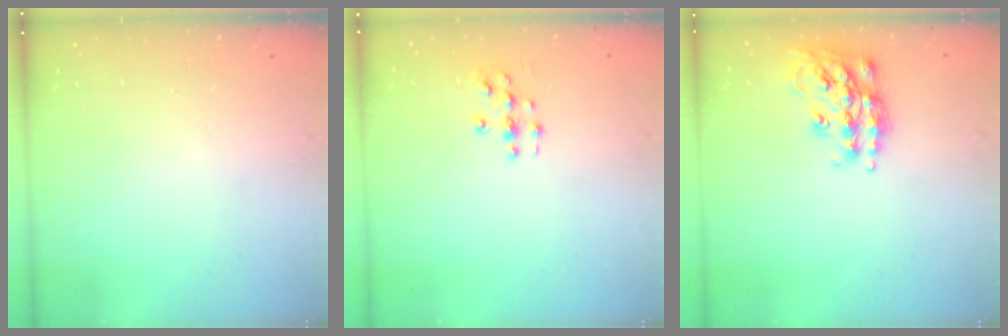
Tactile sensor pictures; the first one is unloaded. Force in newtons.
{"total": 3.4, "press": 3.4, "slide": 0.2}
{"total": 17.4, "press": 17.3, "slide": 1.2}